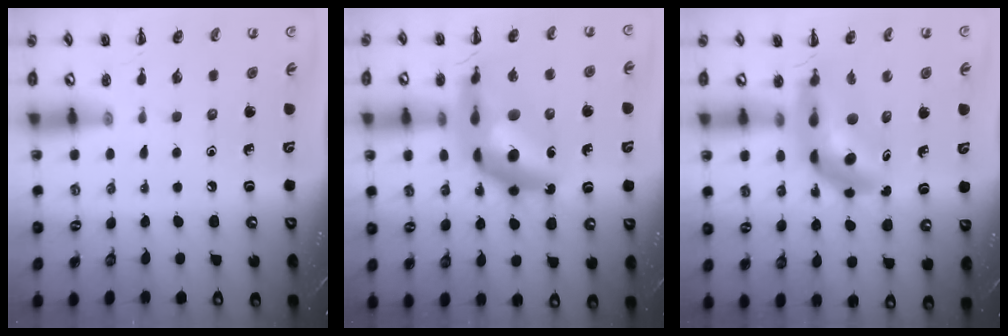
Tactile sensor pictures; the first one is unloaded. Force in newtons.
{"total": 18.4, "press": 17.7, "slide": 5.1}
{"total": 10.2, "press": 9.8, "slide": 2.8}